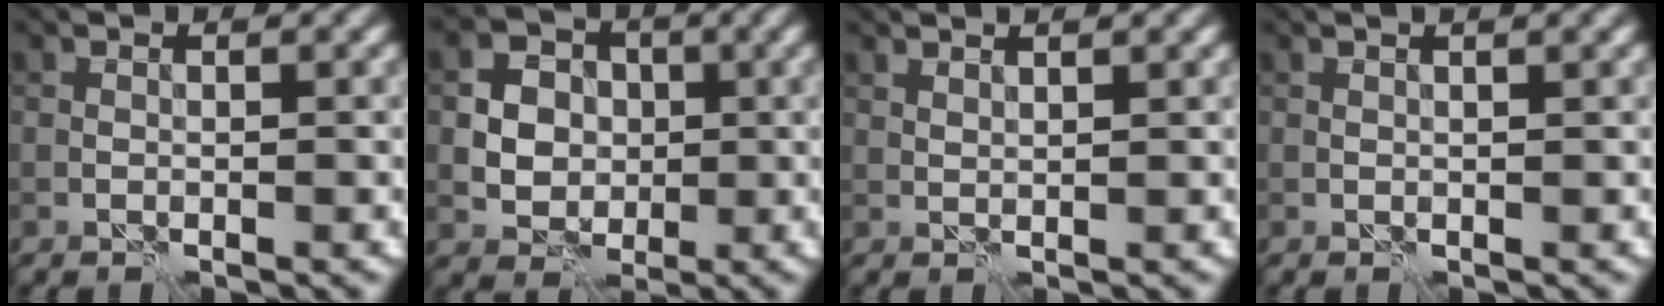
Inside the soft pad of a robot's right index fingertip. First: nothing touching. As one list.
[{"total": 5.0, "force": [0.2, 4.4, 2.4], "torque": [-0.037, 0.009, -0.004]}, {"total": 1.6, "force": [1.4, 0.3, 0.7], "torque": [-0.010, 0.001, 0.017]}, {"total": 1.8, "force": [1.2, 0.5, 1.3], "torque": [-0.014, -0.001, 0.006]}]